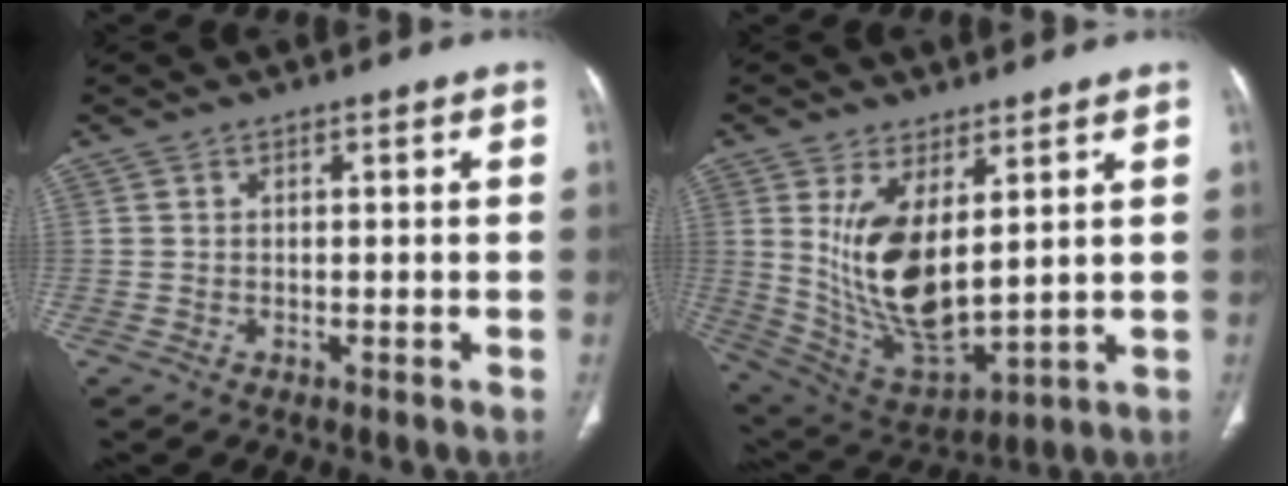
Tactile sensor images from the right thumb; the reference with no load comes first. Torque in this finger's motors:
{"motor_torque": [-0.69, 1.33, 1.61, 0.58, 0.53]}